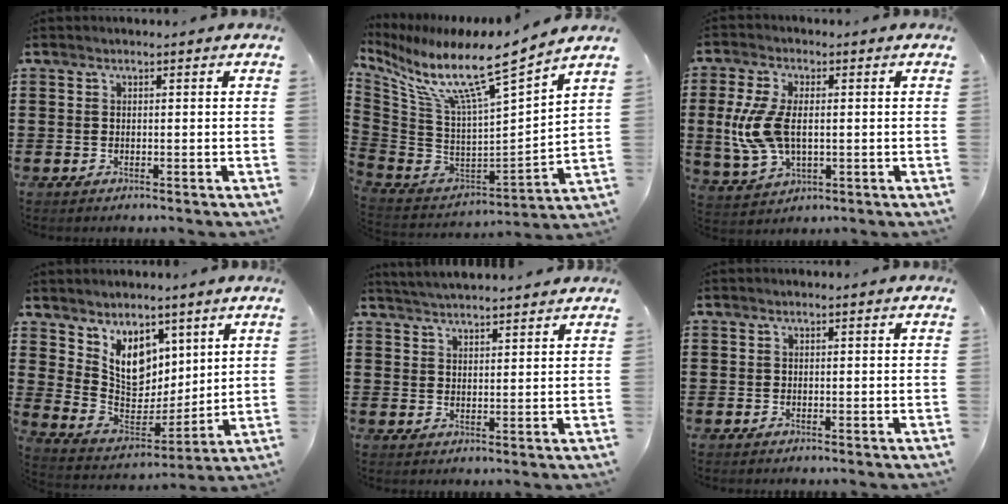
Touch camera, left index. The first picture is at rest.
{"total": 10.5, "force": [7.2, 0.7, 7.6], "torque": [-0.163, -0.066, 0.111]}
{"total": 8.9, "force": [0.0, 4.8, 7.5], "torque": [-0.186, -0.001, -0.008]}
{"total": 8.8, "force": [5.4, 6.1, 3.2], "torque": [-0.075, -0.031, 0.106]}
{"total": 3.1, "force": [3.1, -0.4, 0.0], "torque": [-0.011, -0.013, 0.058]}
{"total": 0.0}